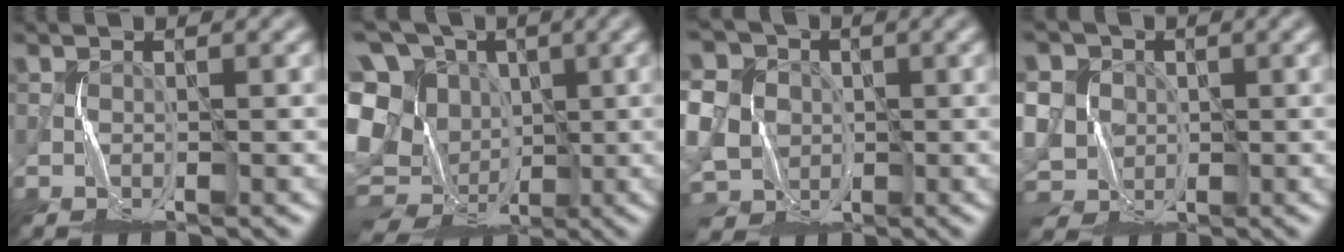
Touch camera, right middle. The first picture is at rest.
{"total": 16.4, "force": [-4.6, 13.5, 8.1], "torque": [-0.172, -0.010, -0.082]}
{"total": 12.3, "force": [-0.2, 10.9, 5.8], "torque": [-0.150, 0.016, -0.030]}
{"total": 7.8, "force": [0.9, 7.3, 2.7], "torque": [-0.073, 0.025, -0.003]}